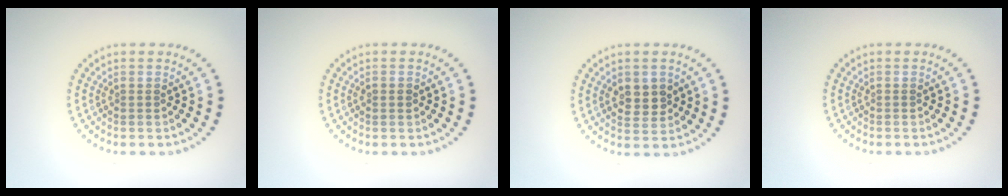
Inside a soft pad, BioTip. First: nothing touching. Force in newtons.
{"total": 1.1, "press": 1.1, "slide": 0.0}
{"total": 2.7, "press": 2.6, "slide": 0.7}
{"total": 0.0}